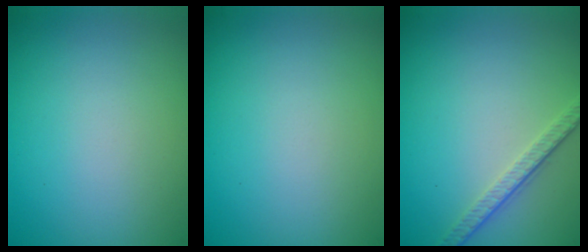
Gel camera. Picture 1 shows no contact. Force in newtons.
{"total": 0.0}
{"total": 3.1, "press": 2.3, "slide": 2.1}